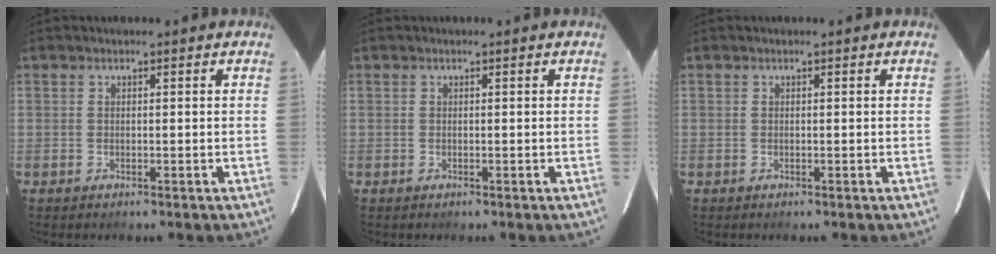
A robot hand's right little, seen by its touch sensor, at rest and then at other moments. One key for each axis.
{"total": 0.0}
{"total": 0.0}